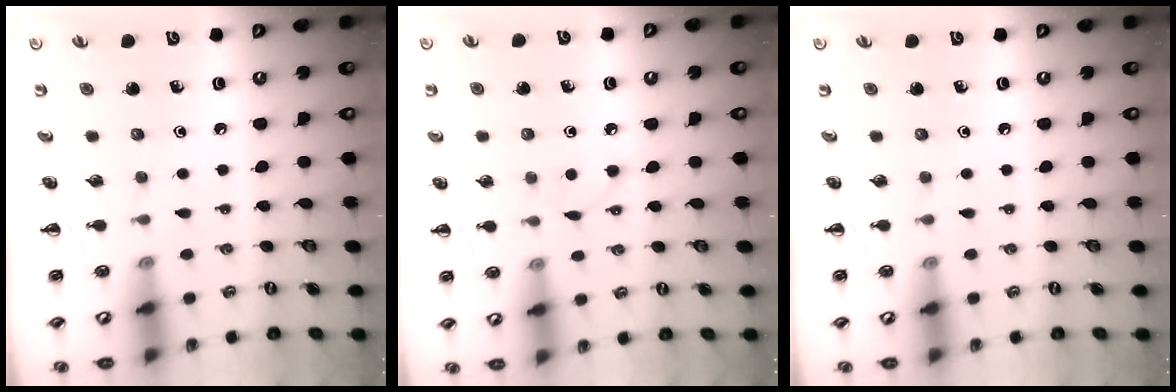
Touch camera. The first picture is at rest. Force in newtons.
{"total": 2.7, "press": 2.5, "slide": 0.9}
{"total": 0.0}